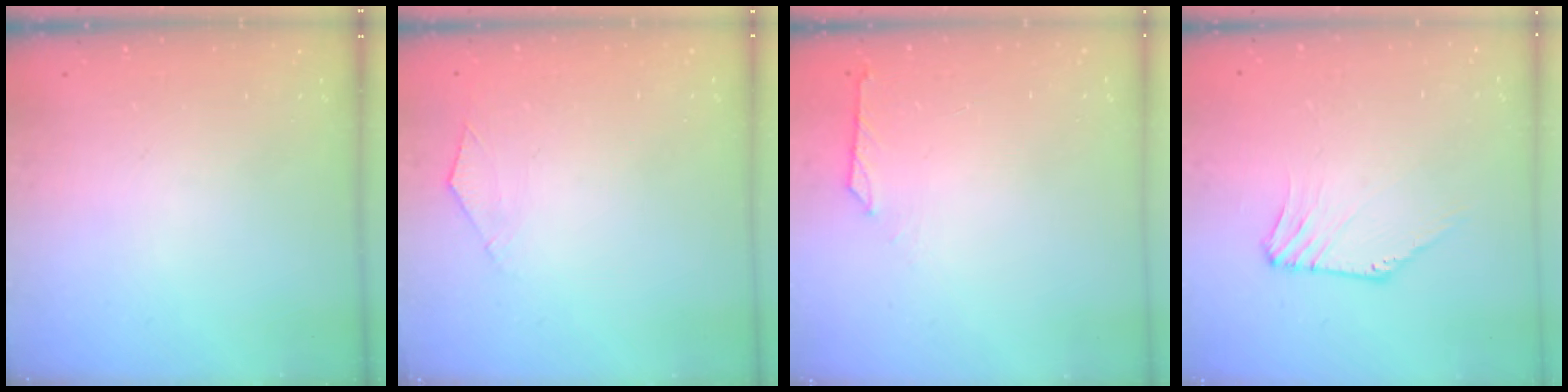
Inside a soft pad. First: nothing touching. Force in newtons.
{"total": 3.6, "press": 3.6, "slide": 0.6}
{"total": 0.6, "press": 0.5, "slide": 0.4}
{"total": 0.7, "press": 0.5, "slide": 0.4}